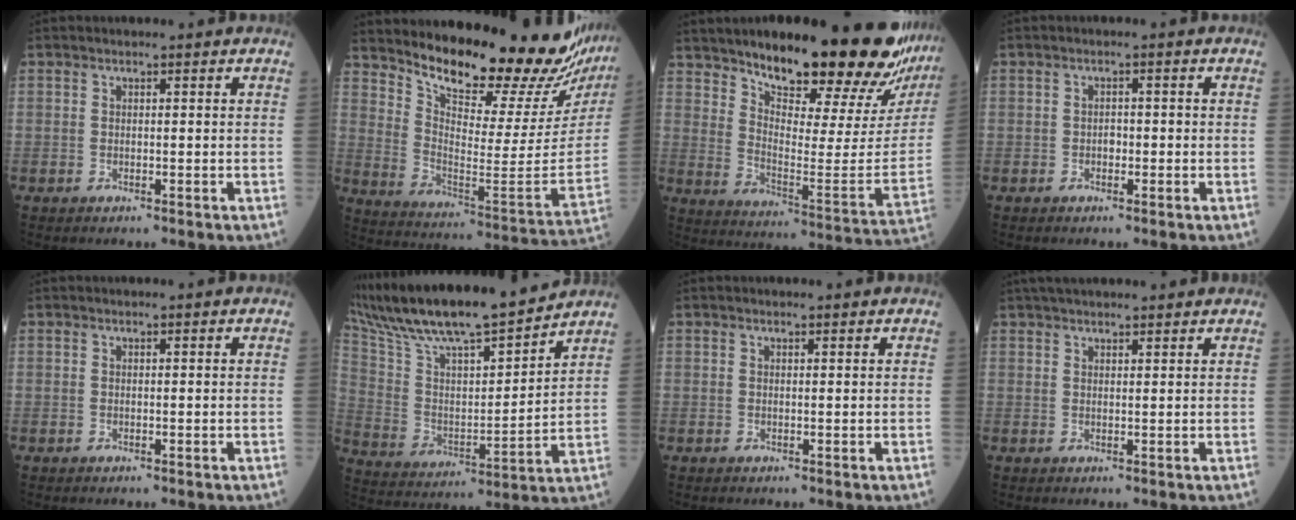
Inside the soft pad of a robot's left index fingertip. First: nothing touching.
{"total": 25.4, "force": [23.4, 3.0, 9.5], "torque": [-0.155, -0.117, 0.317]}
{"total": 23.8, "force": [20.0, 2.6, 12.8], "torque": [-0.197, -0.072, 0.274]}
{"total": 1.2, "force": [-0.4, 0.8, 0.8], "torque": [-0.011, 0.004, -0.007]}
{"total": 0.0}
{"total": 21.7, "force": [19.0, 2.2, 10.4], "torque": [-0.200, 0.011, 0.329]}
{"total": 0.7, "force": [0.7, 0.1, 0.1], "torque": [-0.010, 0.003, 0.009]}
{"total": 9.5, "force": [8.3, 1.5, 4.2], "torque": [-0.062, 0.037, 0.117]}